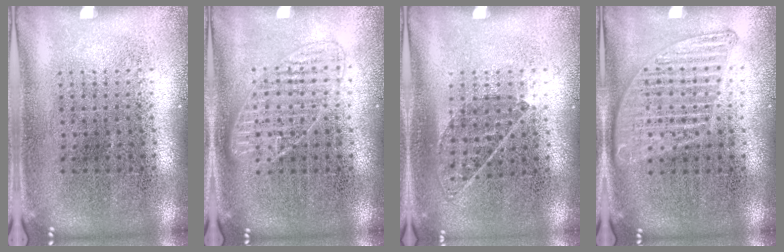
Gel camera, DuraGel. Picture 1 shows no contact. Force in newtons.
{"total": 2.0, "press": 2.0, "slide": 0.4}
{"total": 0.8, "press": 0.6, "slide": 0.5}
{"total": 1.2, "press": 1.2, "slide": 0.1}